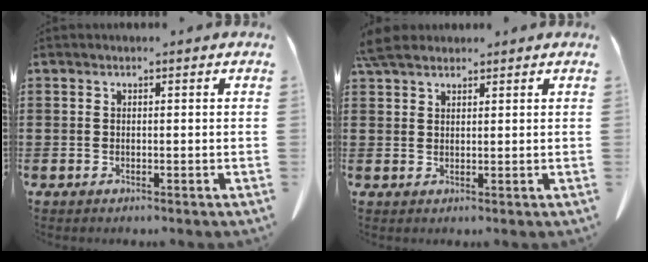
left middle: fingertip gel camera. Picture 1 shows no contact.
{"total": 3.7, "force": [3.1, 1.2, 1.6], "torque": [-0.041, 0.001, 0.060]}